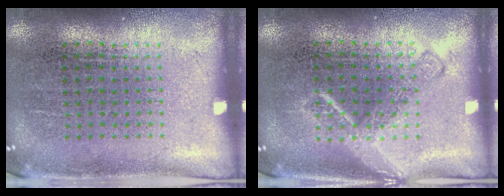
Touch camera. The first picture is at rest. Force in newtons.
{"total": 2.0, "press": 2.0, "slide": 0.3}